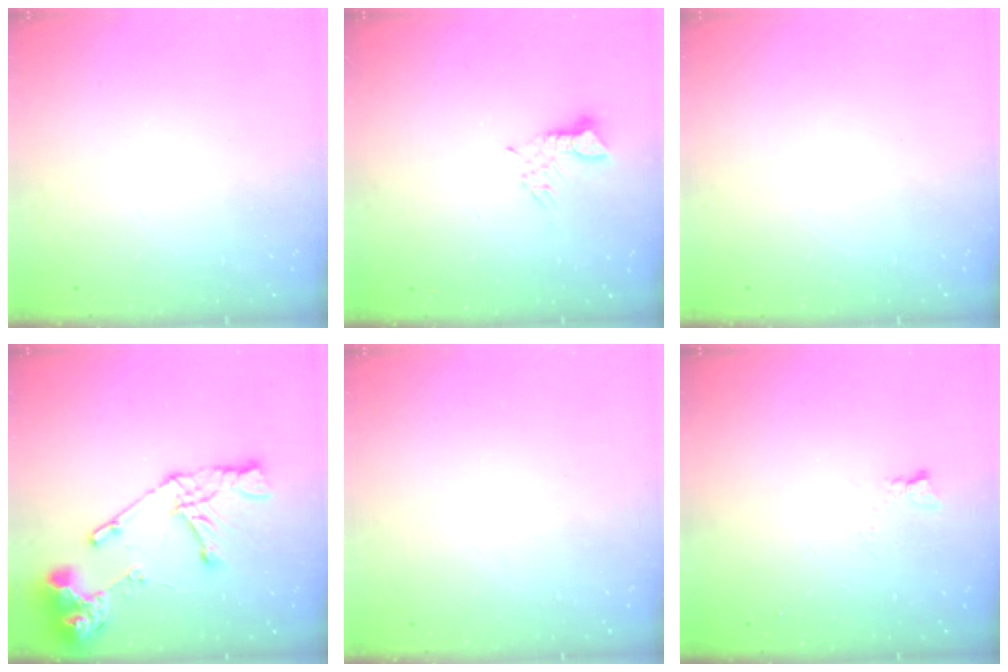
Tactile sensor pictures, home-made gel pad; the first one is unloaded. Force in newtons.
{"total": 2.9, "press": 2.9, "slide": 0.3}
{"total": 0.0}
{"total": 16.5, "press": 16.5, "slide": 1.6}
{"total": 0.0}
{"total": 2.1, "press": 2.1, "slide": 0.3}